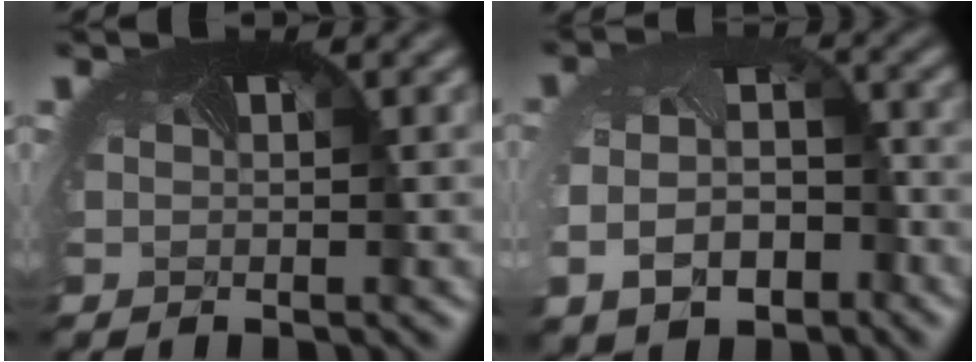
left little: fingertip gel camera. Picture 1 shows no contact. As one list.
[{"total": 6.6, "force": [-2.9, 4.2, 4.1], "torque": [-0.097, -0.026, -0.041]}]